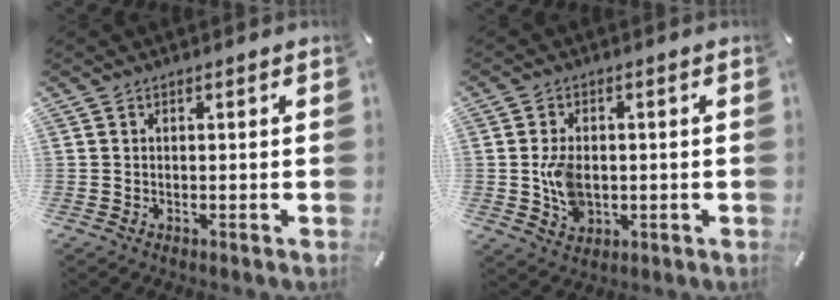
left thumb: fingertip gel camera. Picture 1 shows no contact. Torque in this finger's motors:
{"motor_torque": [-0.18, 0.55, 0.02, 0.06, 0.13]}